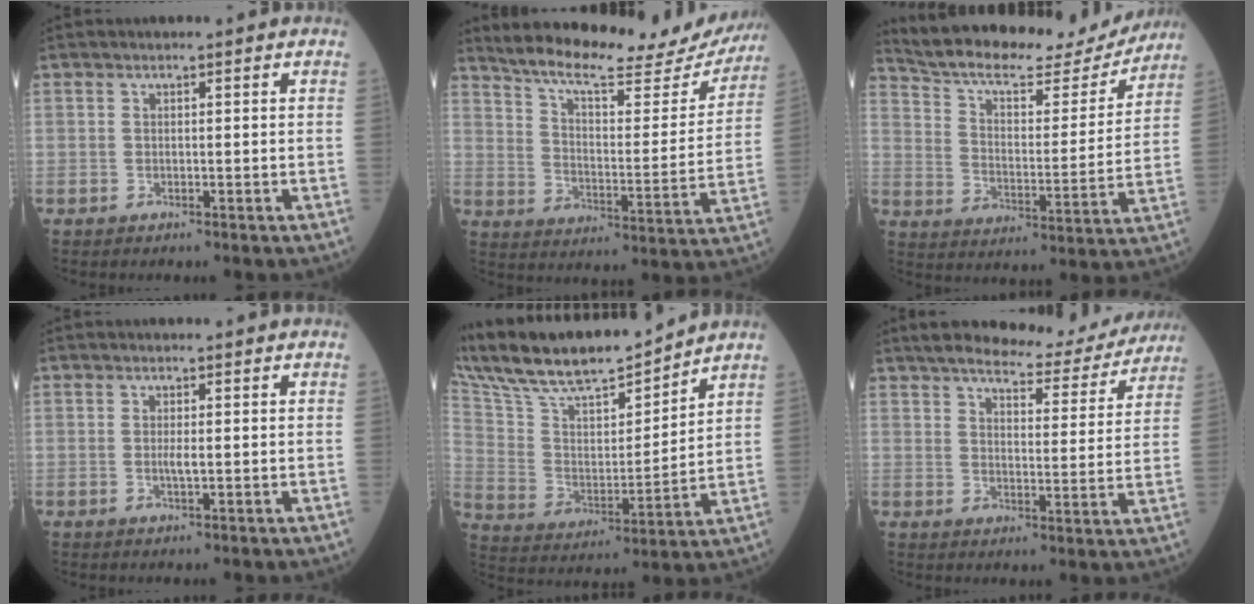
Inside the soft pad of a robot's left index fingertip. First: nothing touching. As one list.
[{"total": 21.7, "force": [19.9, 2.9, 8.1], "torque": [-0.128, -0.043, 0.269]}, {"total": 20.8, "force": [18.8, 4.8, 7.6], "torque": [-0.134, -0.006, 0.274]}, {"total": 1.2, "force": [-0.2, 0.1, 1.2], "torque": [-0.027, -0.006, -0.003]}, {"total": 18.9, "force": [16.6, 2.9, 8.6], "torque": [-0.175, 0.013, 0.301]}, {"total": 13.8, "force": [12.8, 2.7, 4.6], "torque": [-0.056, -0.013, 0.158]}]